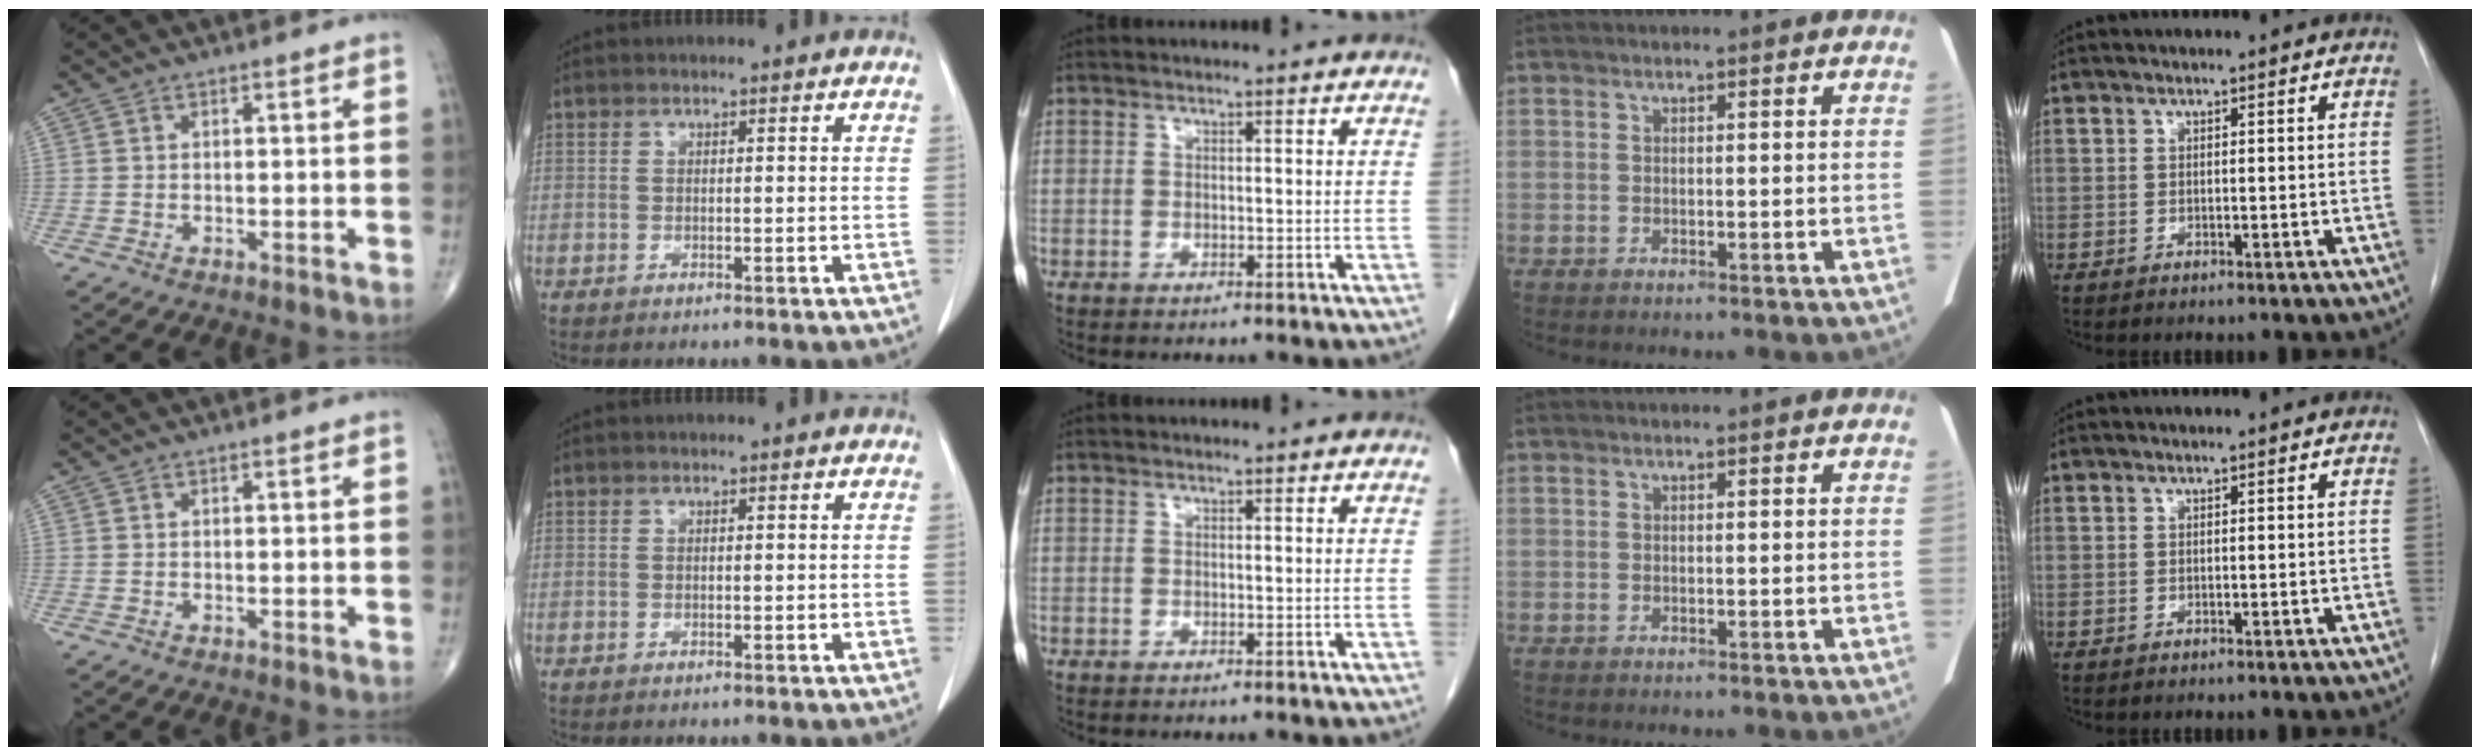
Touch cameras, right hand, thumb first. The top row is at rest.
{}